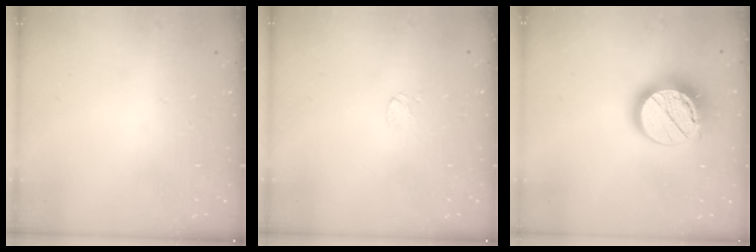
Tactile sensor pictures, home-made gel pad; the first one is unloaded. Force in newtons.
{"total": 3.1, "press": 3.1, "slide": 0.3}
{"total": 16.1, "press": 16.1, "slide": 1.2}